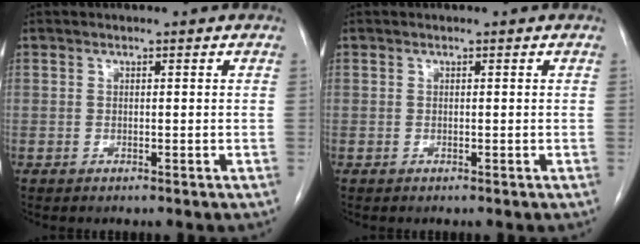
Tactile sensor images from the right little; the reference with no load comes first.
{"total": 0.0}